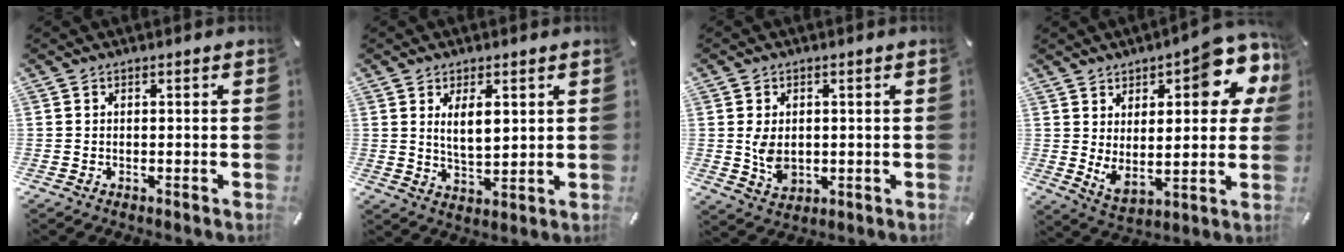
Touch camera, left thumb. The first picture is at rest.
{"total": 6.5, "force": [2.5, 2.9, 5.2], "torque": [-0.086, -0.007, 0.039]}
{"total": 6.1, "force": [0.0, 4.7, 4.0], "torque": [-0.086, -0.008, -0.004]}
{"total": 17.0, "force": [8.1, 7.8, 12.8], "torque": [-0.168, -0.059, 0.130]}